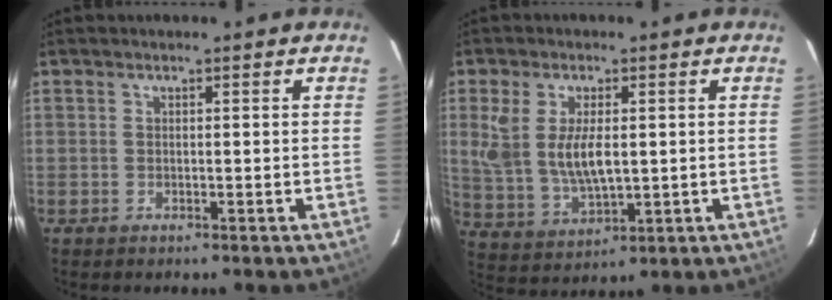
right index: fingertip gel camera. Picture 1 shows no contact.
{"total": 10.1, "force": [1.2, 4.9, 8.8], "torque": [-0.185, -0.006, 0.035]}